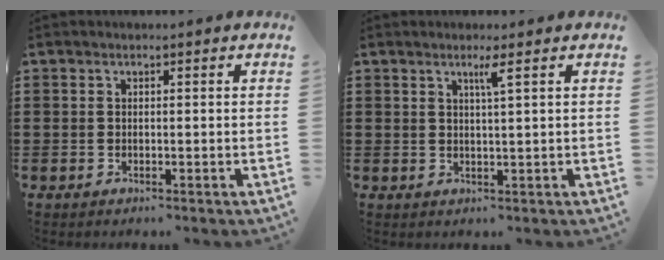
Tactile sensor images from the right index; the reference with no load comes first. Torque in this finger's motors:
{"motor_torque": [0.35, -0.14, 0.06, 0.04]}